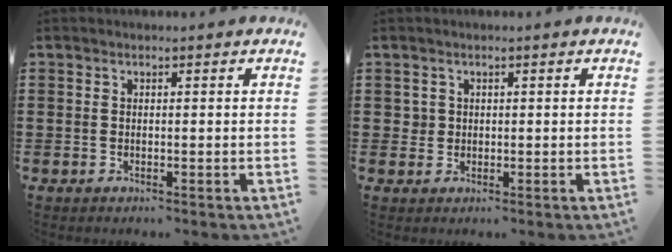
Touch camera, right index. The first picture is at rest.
{"total": 1.4, "force": [0.3, 1.3, 0.3], "torque": [-0.010, 0.007, 0.006]}